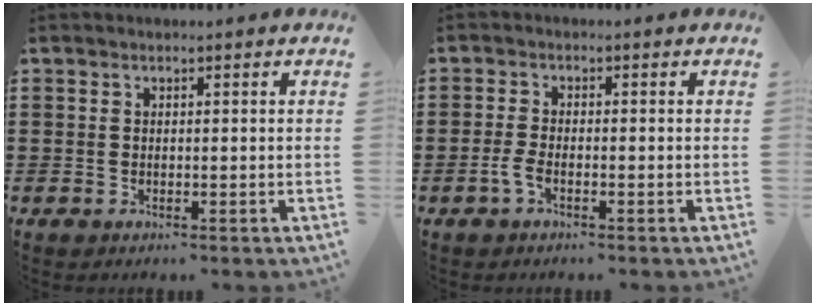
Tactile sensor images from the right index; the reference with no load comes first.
{"total": 2.4, "force": [-1.2, 0.6, 1.9], "torque": [-0.048, -0.005, -0.026]}